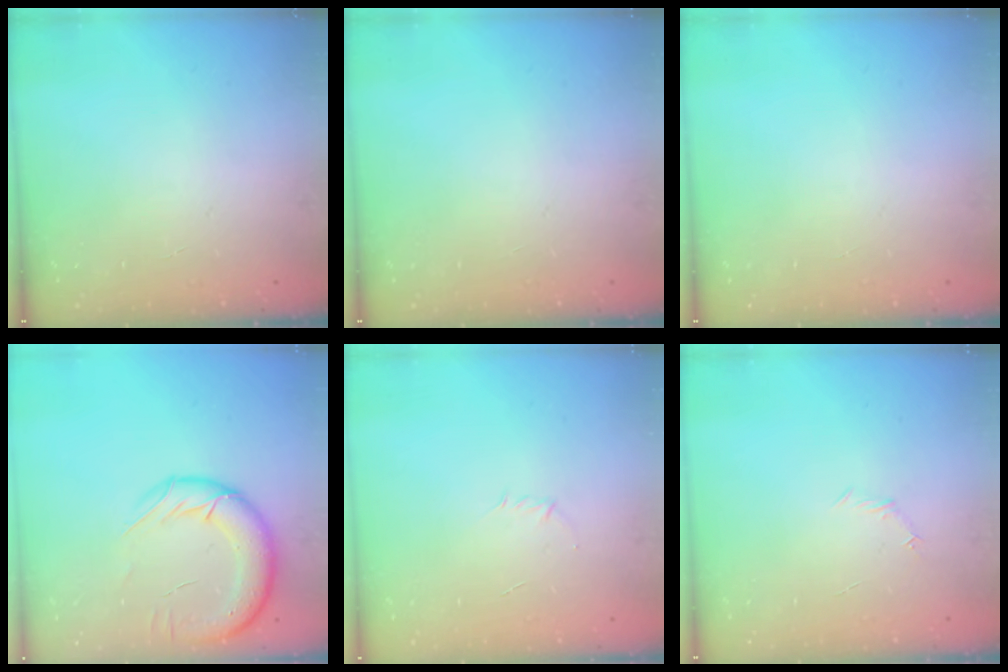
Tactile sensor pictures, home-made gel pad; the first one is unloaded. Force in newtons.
{"total": 0.0}
{"total": 0.0}
{"total": 17.6, "press": 17.3, "slide": 3.5}
{"total": 2.9, "press": 2.8, "slide": 0.8}
{"total": 3.9, "press": 3.7, "slide": 1.0}